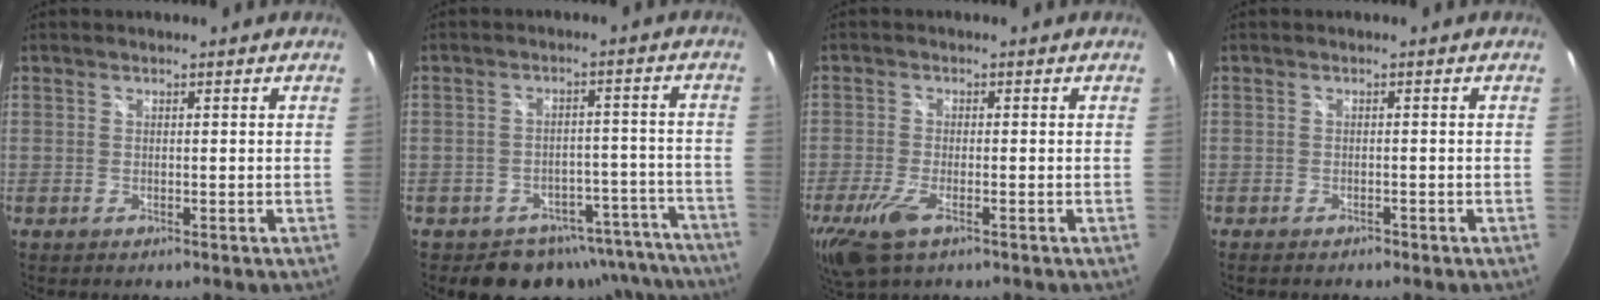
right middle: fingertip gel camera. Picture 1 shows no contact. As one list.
[{"total": 15.6, "force": [-13.1, 8.1, 2.7], "torque": [-0.044, 0.048, -0.143]}, {"total": 7.8, "force": [-4.3, 2.7, 6.0], "torque": [-0.142, -0.028, -0.080]}, {"total": 2.0, "force": [-1.7, 0.7, 0.8], "torque": [-0.015, -0.010, -0.027]}]